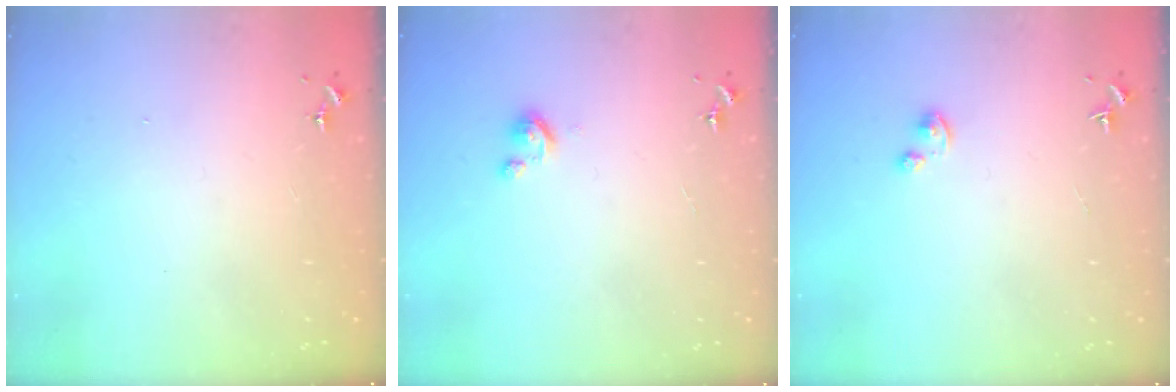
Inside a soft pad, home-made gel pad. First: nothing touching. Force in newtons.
{"total": 2.8, "press": 2.8, "slide": 0.3}
{"total": 2.5, "press": 2.5, "slide": 0.3}